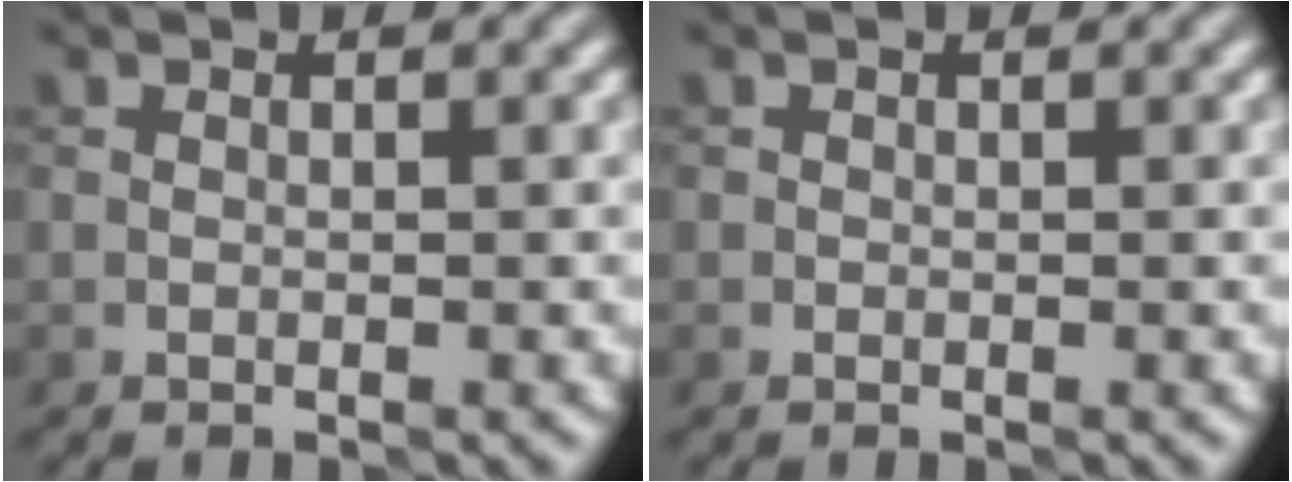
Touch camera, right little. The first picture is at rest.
{"total": 0.0}